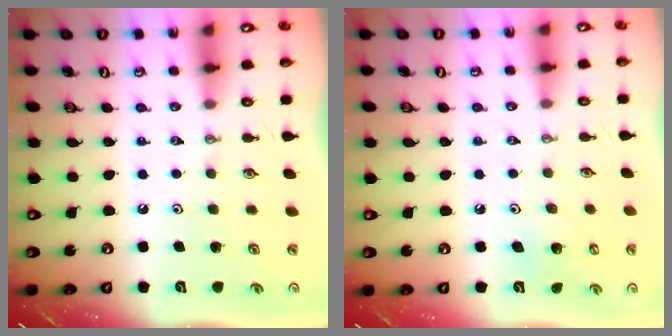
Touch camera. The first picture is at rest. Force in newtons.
{"total": 4.6, "press": 4.6, "slide": 0.3}